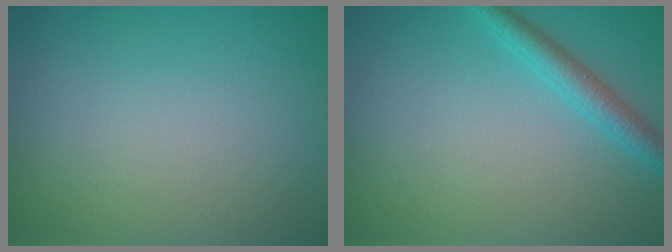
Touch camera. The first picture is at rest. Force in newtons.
{"total": 2.6, "press": 2.5, "slide": 0.1}